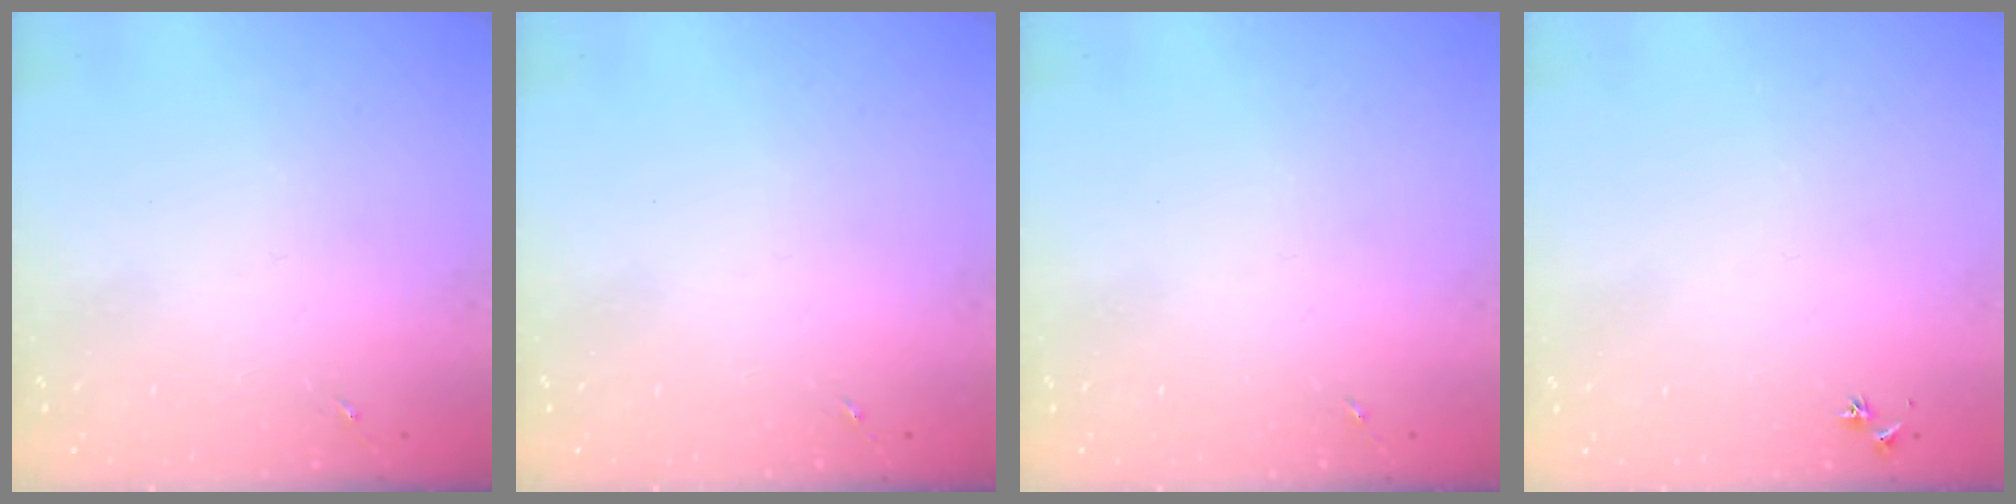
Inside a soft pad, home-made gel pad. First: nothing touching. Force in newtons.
{"total": 0.0}
{"total": 0.0}
{"total": 2.9, "press": 2.8, "slide": 0.3}